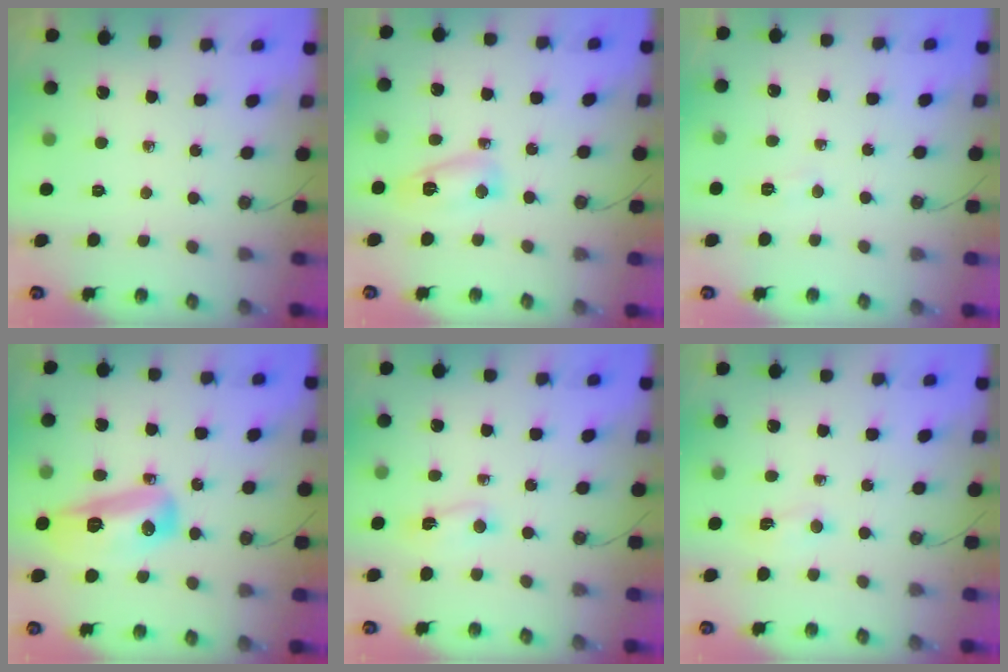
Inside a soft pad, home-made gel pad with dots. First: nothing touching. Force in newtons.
{"total": 6.6, "press": 6.5, "slide": 1.0}
{"total": 5.1, "press": 4.4, "slide": 2.5}
{"total": 12.4, "press": 12.3, "slide": 1.2}
{"total": 2.0, "press": 1.6, "slide": 1.2}
{"total": 2.8, "press": 2.7, "slide": 0.7}